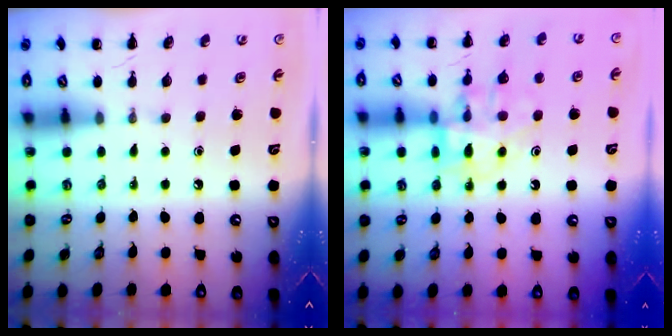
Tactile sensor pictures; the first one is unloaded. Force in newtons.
{"total": 12.8, "press": 12.6, "slide": 2.0}